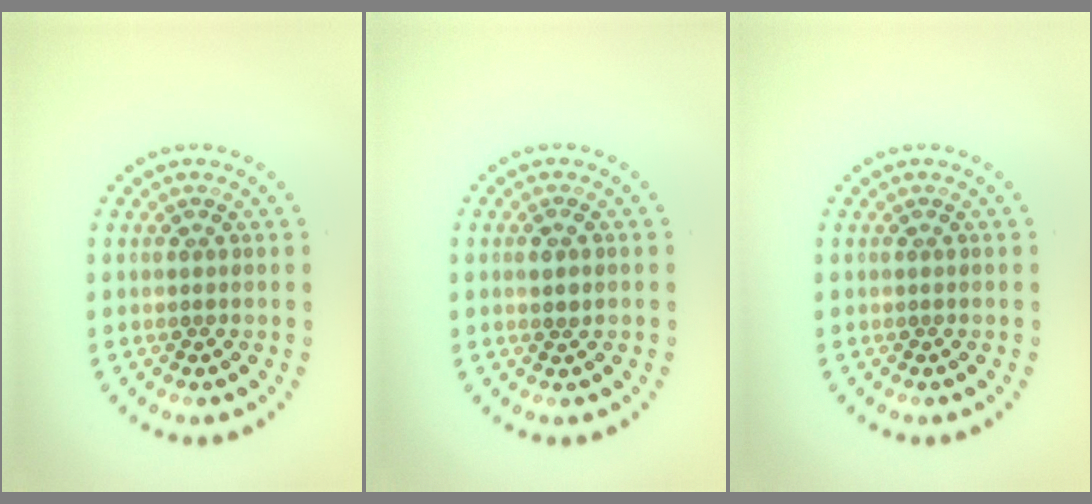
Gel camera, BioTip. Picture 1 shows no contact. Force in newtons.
{"total": 0.9, "press": 0.8, "slide": 0.4}
{"total": 0.0}